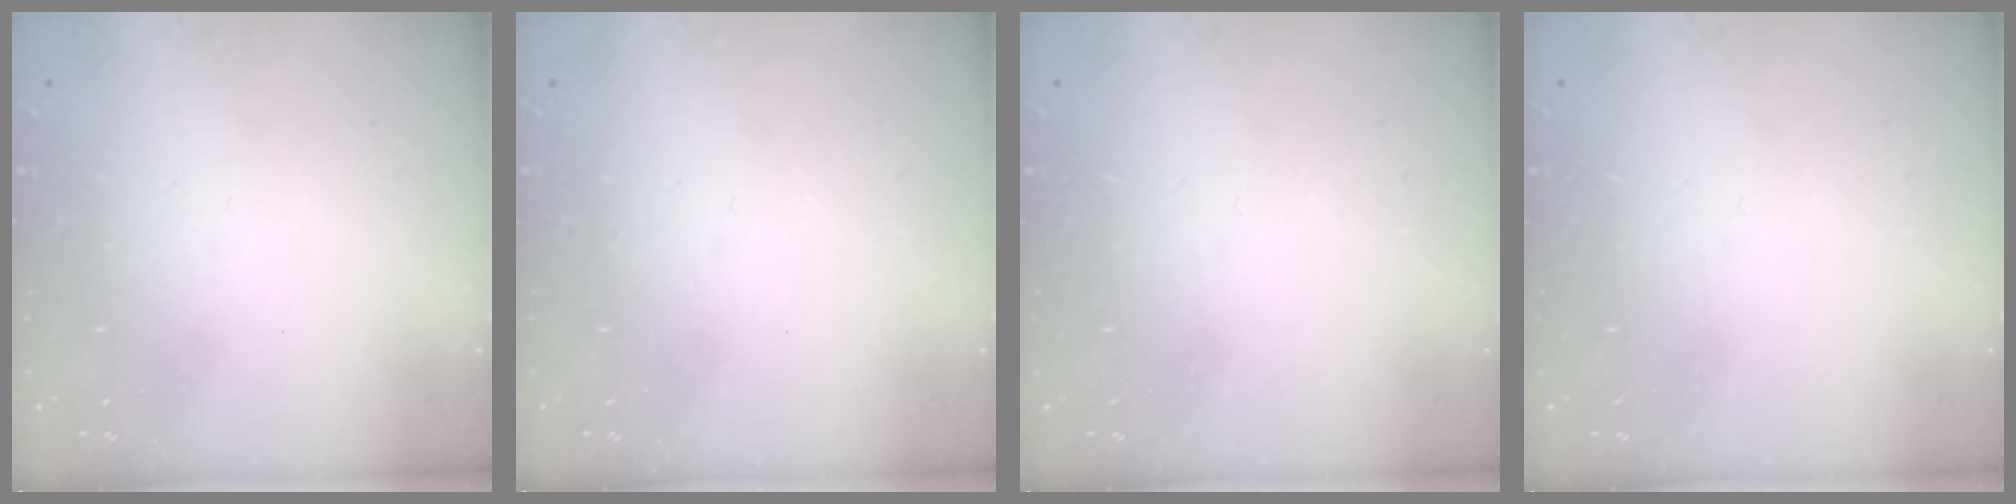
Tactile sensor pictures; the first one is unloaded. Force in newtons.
{"total": 0.0}
{"total": 0.0}
{"total": 0.0}